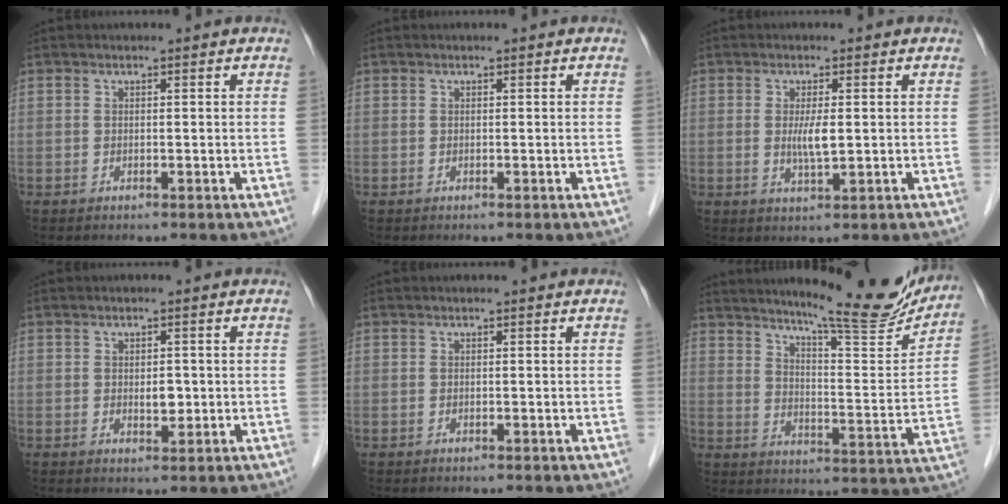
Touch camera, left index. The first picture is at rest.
{"total": 0.0}
{"total": 3.2, "force": [0.1, 0.5, 3.2], "torque": [-0.064, -0.005, 0.003]}
{"total": 2.1, "force": [0.0, 1.2, 1.8], "torque": [-0.028, -0.002, 0.003]}
{"total": 0.0}
{"total": 18.3, "force": [16.0, 2.0, 8.8], "torque": [-0.118, -0.043, 0.207]}